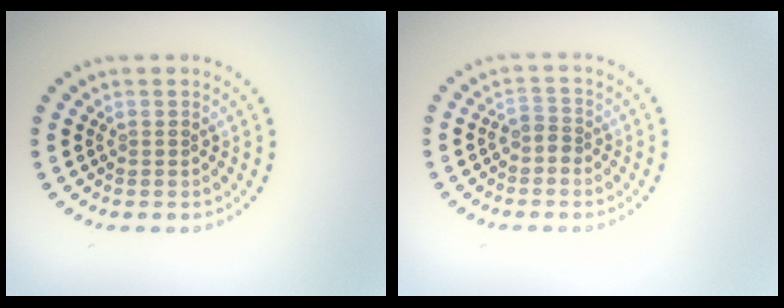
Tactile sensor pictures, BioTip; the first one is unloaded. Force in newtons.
{"total": 1.2, "press": 1.0, "slide": 0.7}